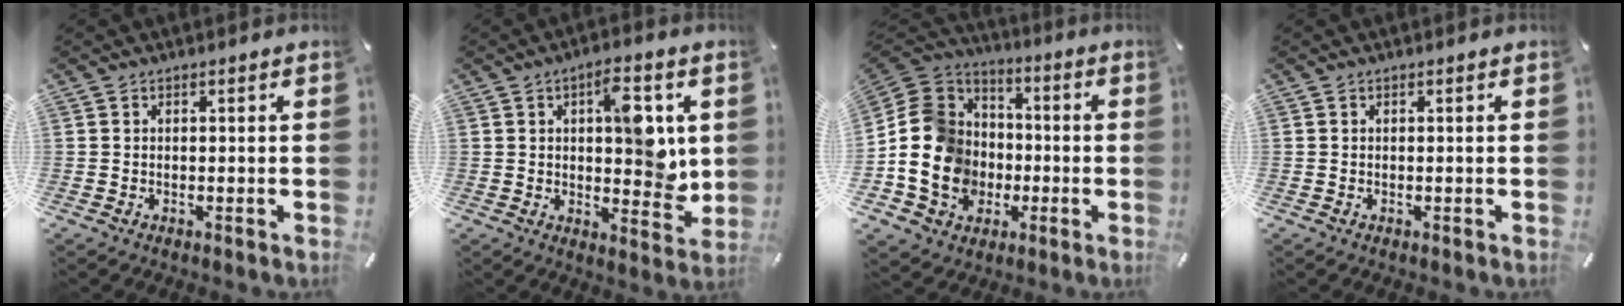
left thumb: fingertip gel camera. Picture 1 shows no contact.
{"total": 11.8, "force": [2.6, 5.6, 10.1], "torque": [-0.112, -0.017, 0.039]}
{"total": 18.1, "force": [-4.4, 15.9, 7.4], "torque": [-0.170, 0.028, -0.076]}
{"total": 0.0}